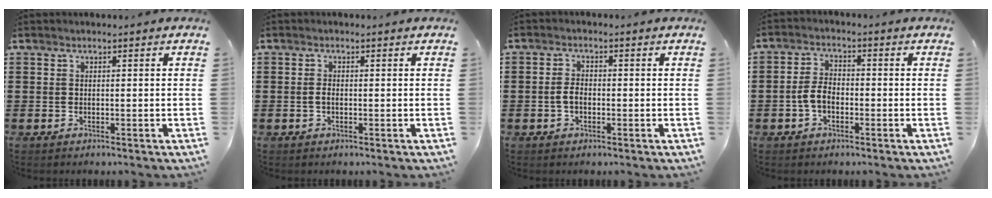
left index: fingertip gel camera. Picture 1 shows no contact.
{"total": 1.2, "force": [-0.2, 0.6, 1.0], "torque": [-0.029, -0.002, -0.006]}
{"total": 2.5, "force": [-0.4, 1.4, 2.1], "torque": [-0.055, -0.001, -0.012]}
{"total": 4.1, "force": [-1.1, 2.4, 3.2], "torque": [-0.078, 0.000, -0.026]}